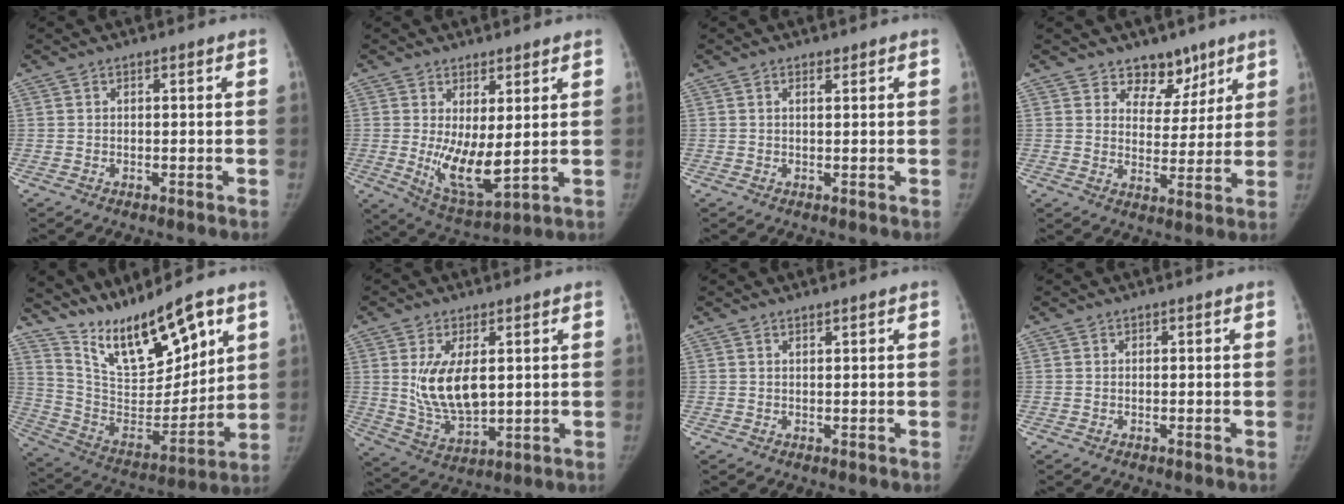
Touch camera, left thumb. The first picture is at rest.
{"total": 9.6, "force": [0.7, 3.4, 9.0], "torque": [-0.149, -0.034, 0.028]}
{"total": 0.9, "force": [0.7, 0.3, 0.6], "torque": [-0.010, -0.004, 0.011]}
{"total": 7.5, "force": [5.5, 4.8, 1.7], "torque": [0.018, -0.036, 0.089]}
{"total": 20.1, "force": [13.1, 6.5, 13.7], "torque": [-0.188, -0.072, 0.247]}
{"total": 11.4, "force": [2.1, 5.8, 9.6], "torque": [-0.166, -0.024, 0.054]}
{"total": 0.7, "force": [0.6, 0.0, 0.3], "torque": [-0.007, -0.004, 0.011]}
{"total": 0.0}